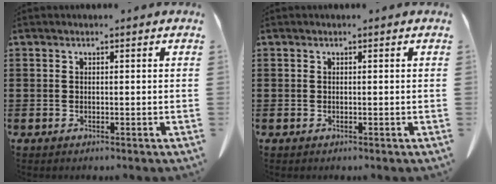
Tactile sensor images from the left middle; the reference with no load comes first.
{"total": 0.0}